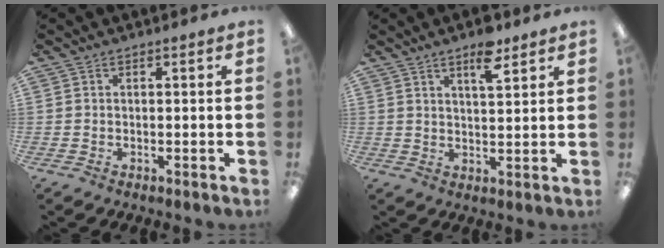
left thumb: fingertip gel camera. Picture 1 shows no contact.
{"total": 7.0, "force": [4.7, 2.2, 4.7], "torque": [-0.064, -0.024, 0.075]}